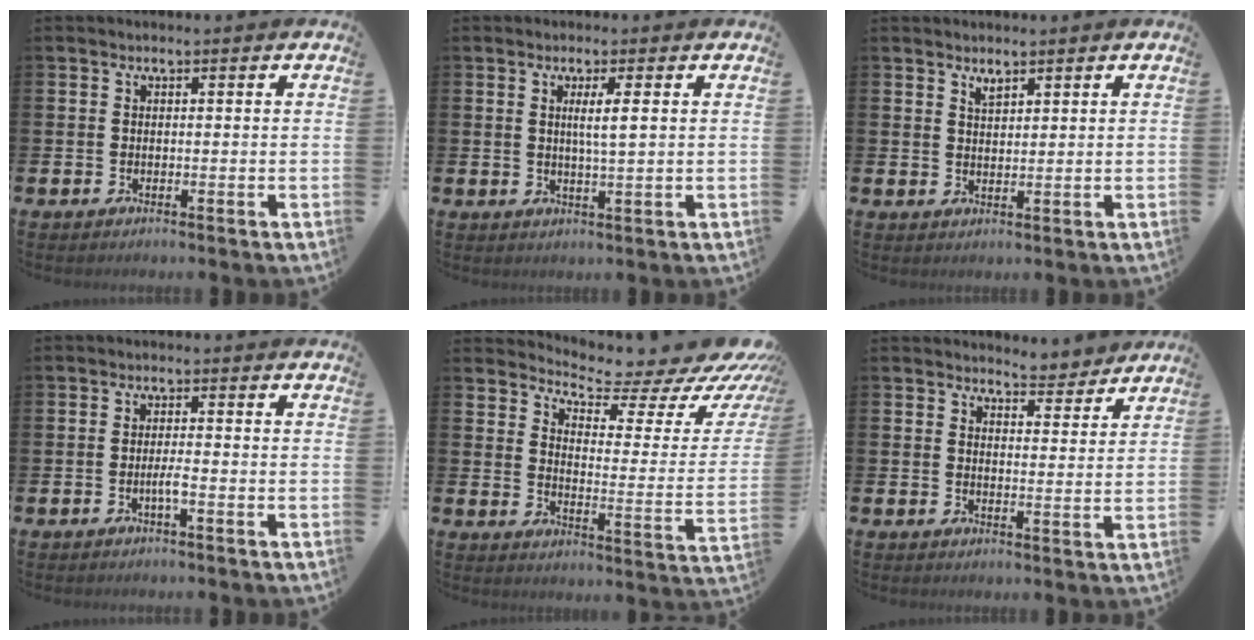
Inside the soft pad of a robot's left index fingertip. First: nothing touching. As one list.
[{"total": 2.6, "force": [1.0, 0.0, 2.4], "torque": [-0.047, -0.004, 0.015]}, {"total": 2.0, "force": [1.8, 0.5, 0.5], "torque": [-0.004, -0.006, 0.031]}, {"total": 1.5, "force": [-0.8, 0.1, 1.3], "torque": [-0.033, 0.002, -0.013]}, {"total": 6.1, "force": [5.8, 1.1, 1.6], "torque": [-0.036, -0.065, 0.087]}, {"total": 4.6, "force": [4.6, 0.7, -0.2], "torque": [-0.001, -0.033, 0.082]}]